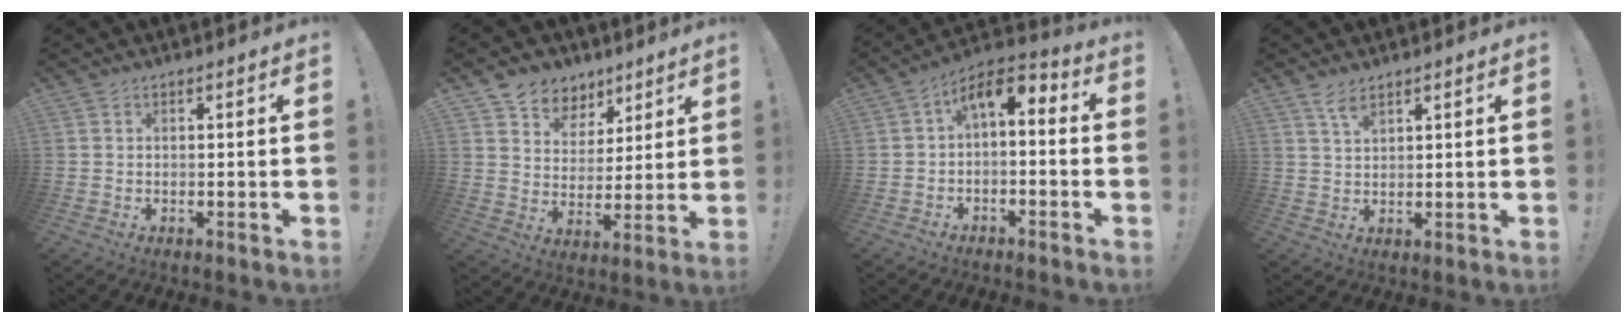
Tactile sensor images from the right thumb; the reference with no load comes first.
{"total": 7.9, "force": [4.7, 6.3, 1.0], "torque": [-0.019, -0.039, 0.097]}
{"total": 6.8, "force": [0.1, 3.2, 6.0], "torque": [-0.089, 0.008, 0.003]}
{"total": 4.0, "force": [3.0, 1.2, 2.3], "torque": [-0.035, -0.021, 0.052]}